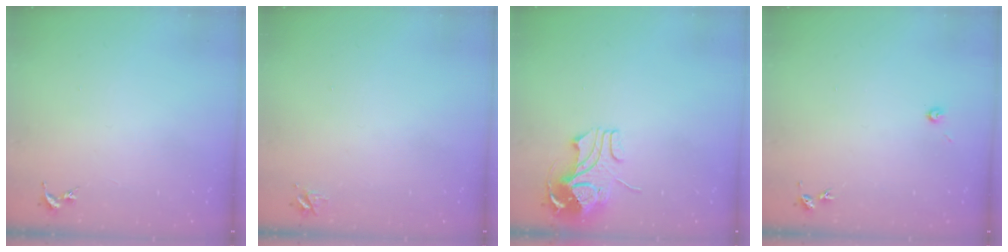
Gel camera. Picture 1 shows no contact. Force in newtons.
{"total": 3.7, "press": 3.6, "slide": 0.5}
{"total": 10.3, "press": 10.2, "slide": 0.9}
{"total": 3.0, "press": 3.0, "slide": 0.3}